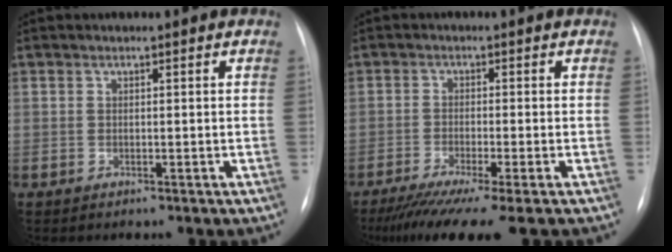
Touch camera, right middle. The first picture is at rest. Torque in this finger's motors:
{"motor_torque": [1.18, -0.96, 0.20, 0.06]}